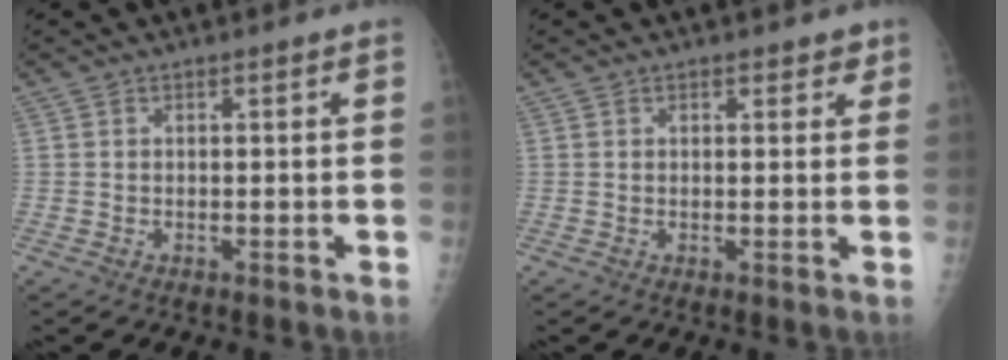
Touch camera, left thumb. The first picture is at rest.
{"total": 2.1, "force": [1.4, 1.3, 0.8], "torque": [0.011, -0.005, 0.013]}